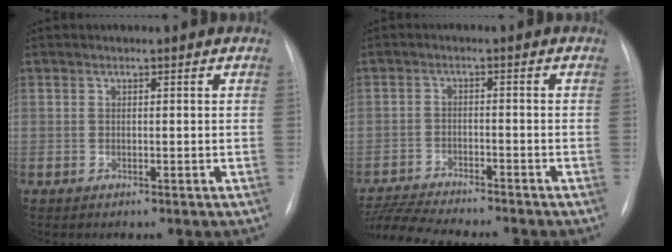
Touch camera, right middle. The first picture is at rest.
{"total": 11.5, "force": [-10.6, 0.7, 4.3], "torque": [-0.077, -0.004, -0.170]}